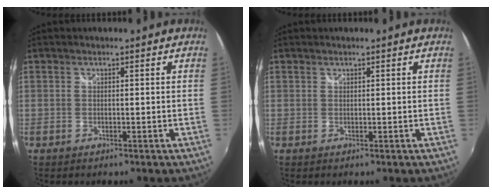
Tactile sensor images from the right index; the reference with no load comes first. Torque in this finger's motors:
{"motor_torque": [-0.25, -0.05, -0.07, -0.01]}